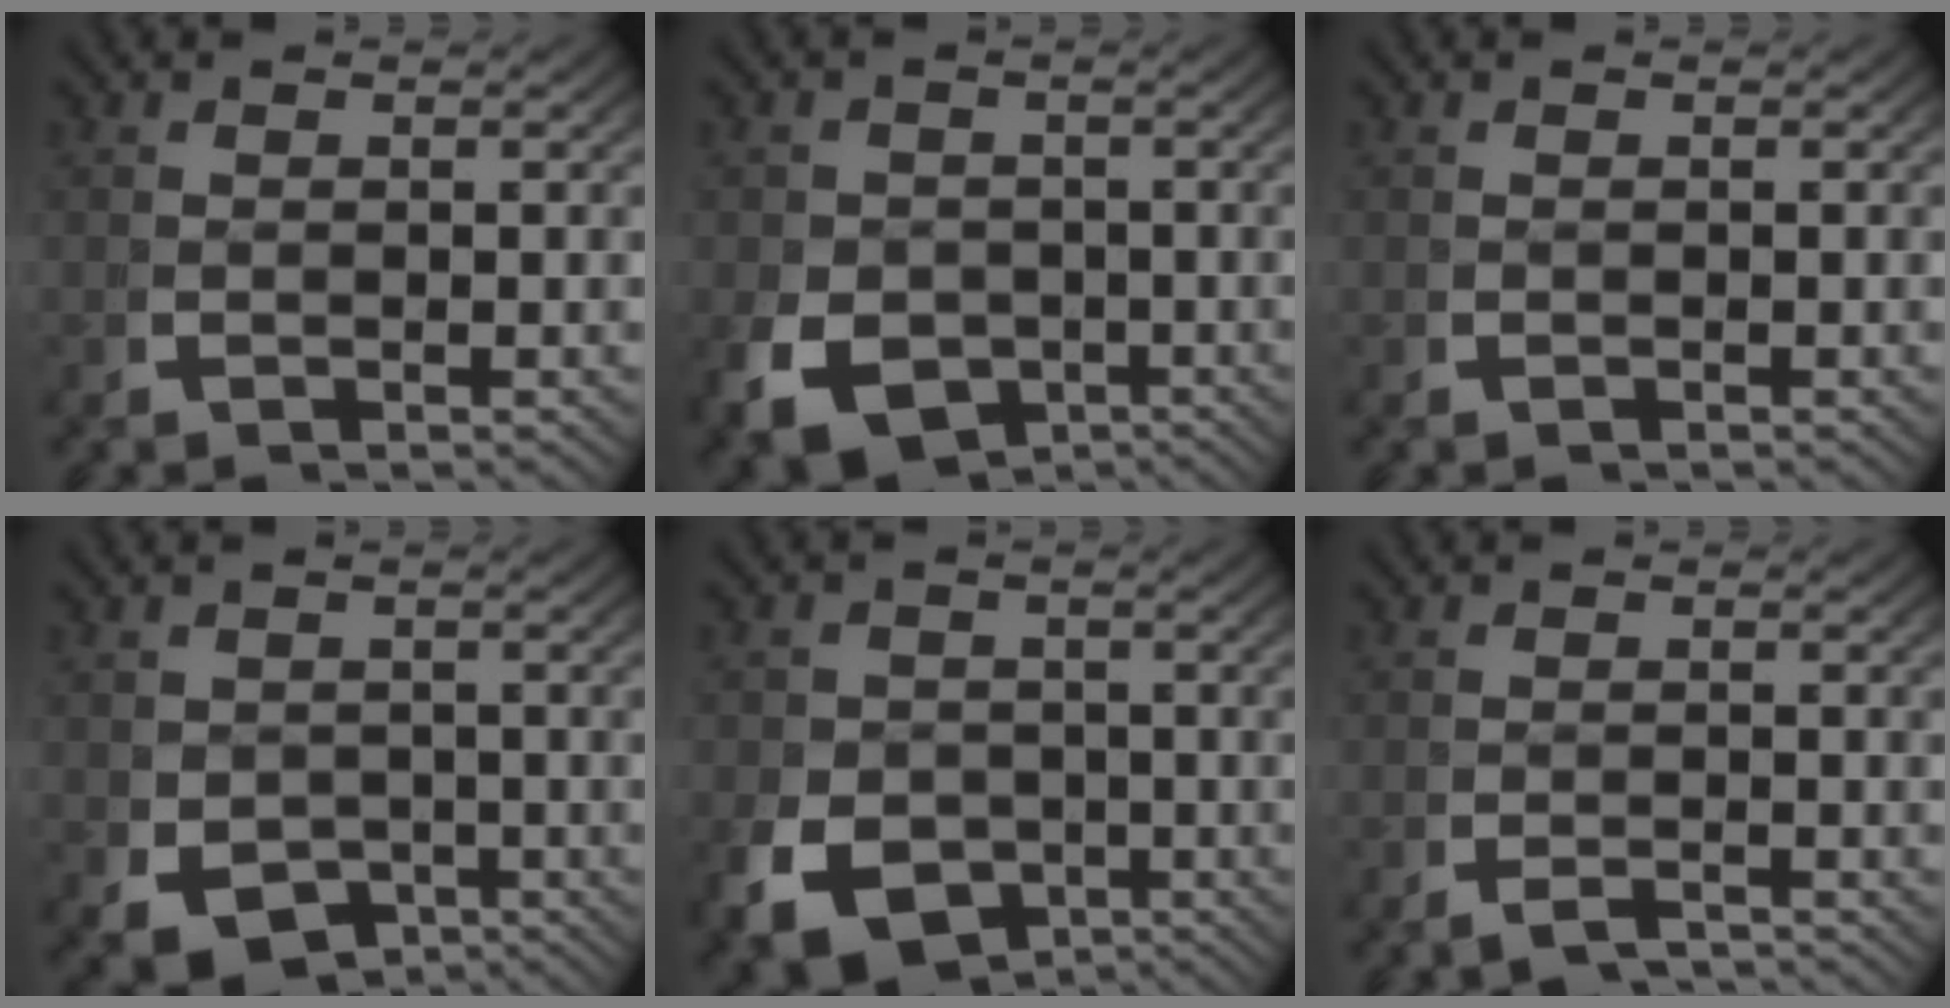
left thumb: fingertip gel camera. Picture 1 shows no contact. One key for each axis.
{"total": 8.6, "fx": -4.0, "fy": 6.5, "fz": 4.0, "tx": -0.079, "ty": -0.042, "tz": -0.052}
{"total": 0.0}
{"total": 5.9, "fx": -2.8, "fy": 4.5, "fz": 2.6, "tx": -0.044, "ty": -0.037, "tz": -0.032}
{"total": 9.5, "fx": -4.5, "fy": 7.3, "fz": 4.1, "tx": -0.083, "ty": -0.044, "tz": -0.063}
{"total": 1.6, "fx": -1.5, "fy": 0.2, "fz": 0.5, "tx": -0.008, "ty": -0.004, "tz": -0.028}